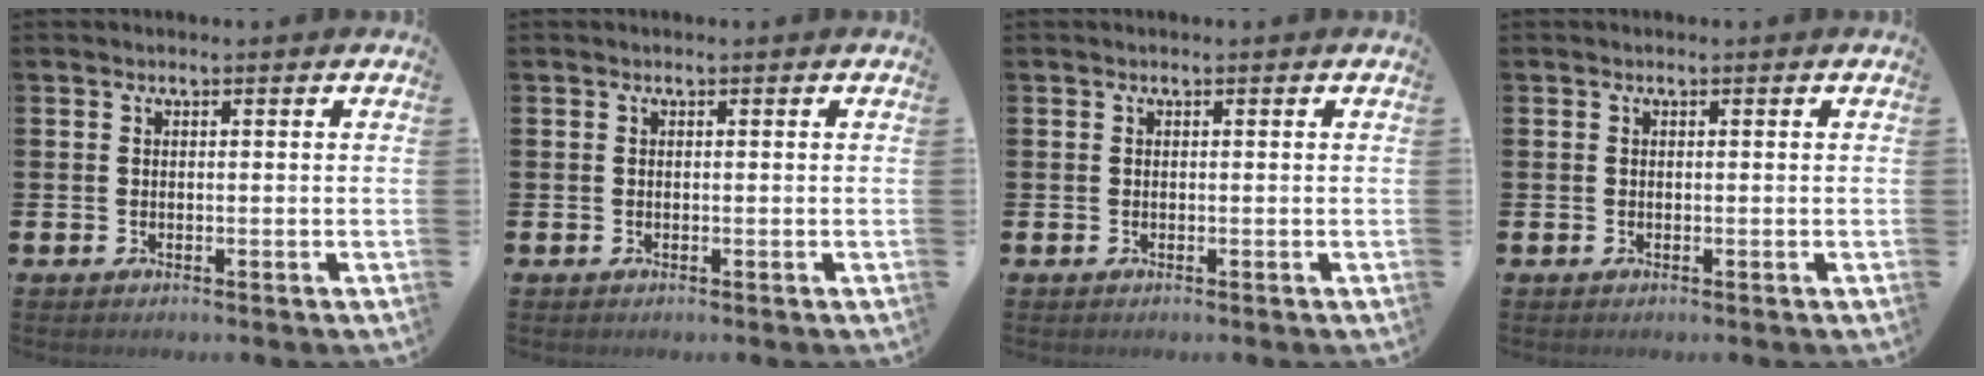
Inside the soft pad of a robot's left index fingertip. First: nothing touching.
{"total": 0.0}
{"total": 0.0}
{"total": 0.0}